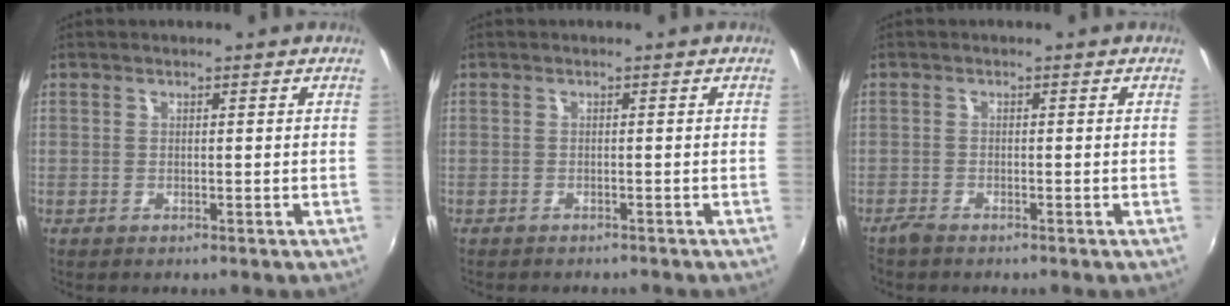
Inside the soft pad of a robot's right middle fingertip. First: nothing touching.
{"total": 2.3, "force": [-2.1, 0.4, 0.7], "torque": [-0.020, -0.010, -0.030]}
{"total": 1.6, "force": [-1.5, 0.3, 0.5], "torque": [-0.017, -0.004, -0.032]}